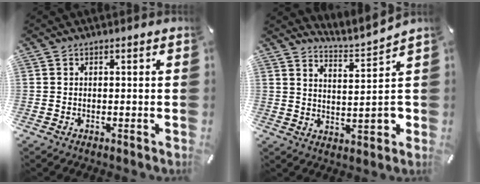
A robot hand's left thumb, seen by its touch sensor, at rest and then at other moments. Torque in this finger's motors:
{"motor_torque": [-0.11, -0.20, 0.07, -0.11, -0.03]}